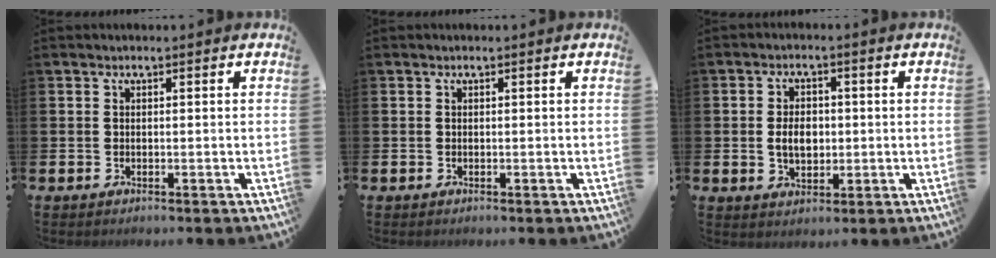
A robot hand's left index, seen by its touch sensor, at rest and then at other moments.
{"total": 0.0}
{"total": 4.1, "force": [0.0, 2.8, 2.9], "torque": [-0.037, 0.002, -0.007]}